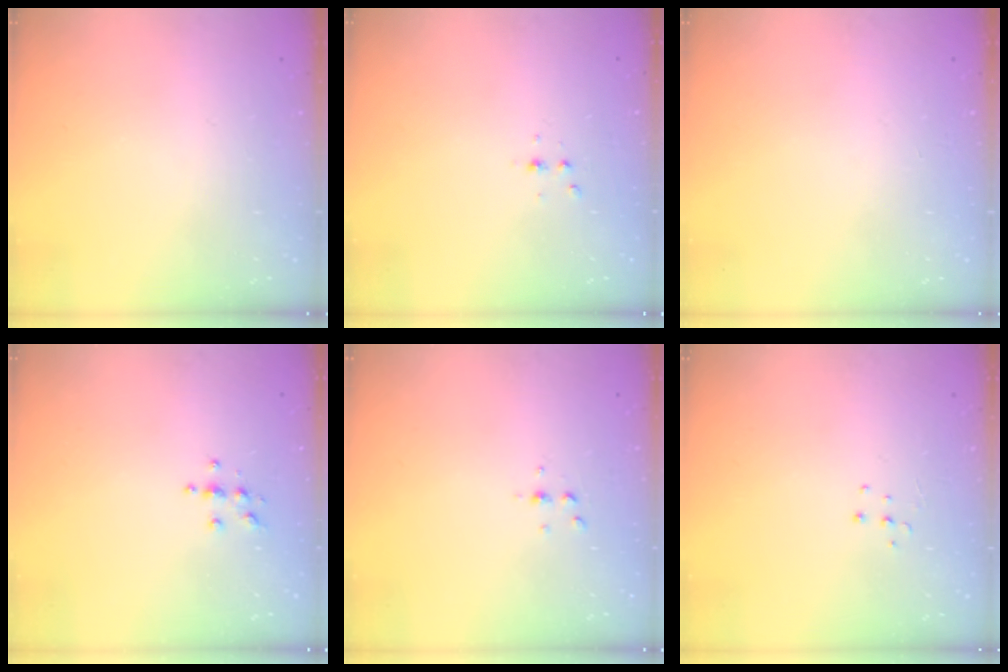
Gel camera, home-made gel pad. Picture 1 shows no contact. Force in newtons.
{"total": 2.3, "press": 2.3, "slide": 0.3}
{"total": 0.0}
{"total": 3.7, "press": 3.7, "slide": 0.4}
{"total": 2.6, "press": 2.6, "slide": 0.3}
{"total": 4.3, "press": 4.3, "slide": 0.3}